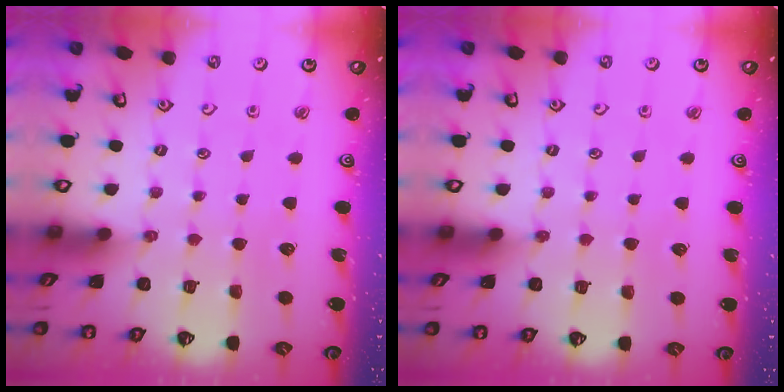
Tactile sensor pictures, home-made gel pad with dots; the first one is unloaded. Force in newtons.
{"total": 0.0}